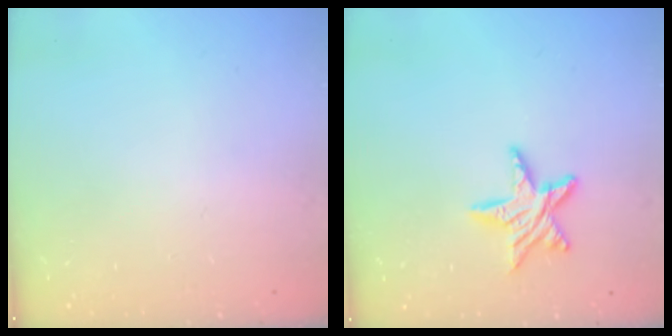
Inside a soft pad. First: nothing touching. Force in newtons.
{"total": 10.1, "press": 10.1, "slide": 0.5}